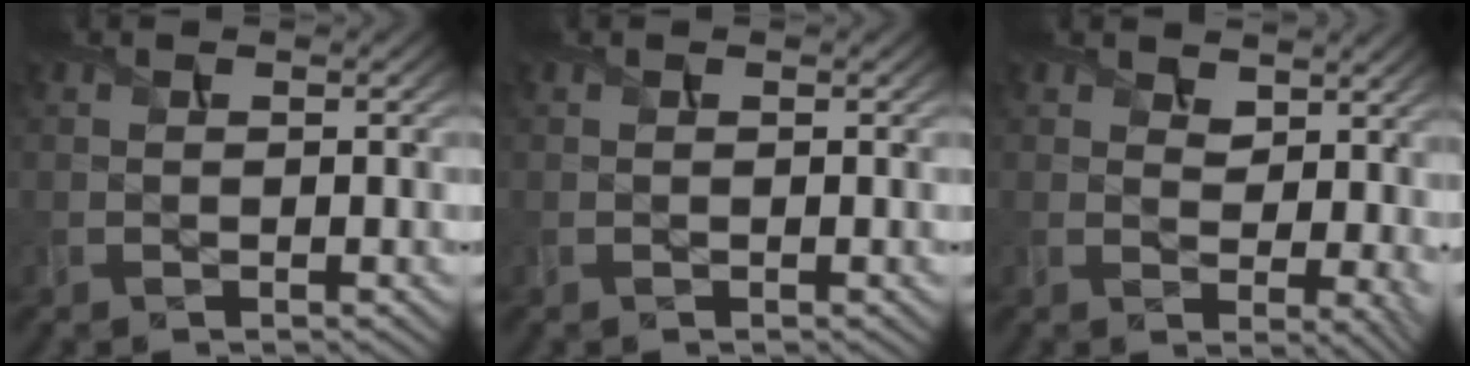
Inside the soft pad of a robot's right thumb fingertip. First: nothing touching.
{"total": 0.0}
{"total": 4.7, "force": [2.4, 2.7, 3.0], "torque": [-0.050, -0.008, 0.044]}